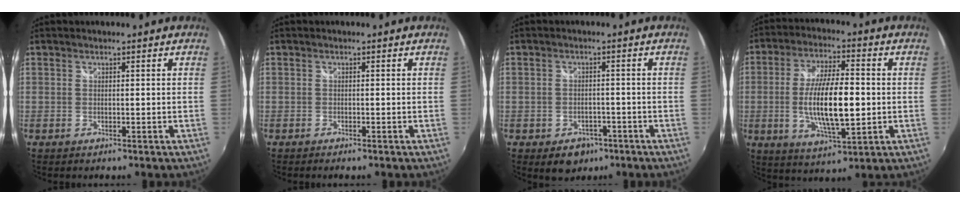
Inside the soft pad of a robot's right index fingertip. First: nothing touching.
{"total": 0.9, "force": [-0.7, 0.2, 0.4], "torque": [-0.011, -0.002, -0.014]}
{"total": 5.6, "force": [-3.3, 3.9, 2.3], "torque": [-0.052, -0.005, -0.037]}
{"total": 13.6, "force": [-1.4, 4.1, 12.9], "torque": [-0.245, -0.007, -0.020]}